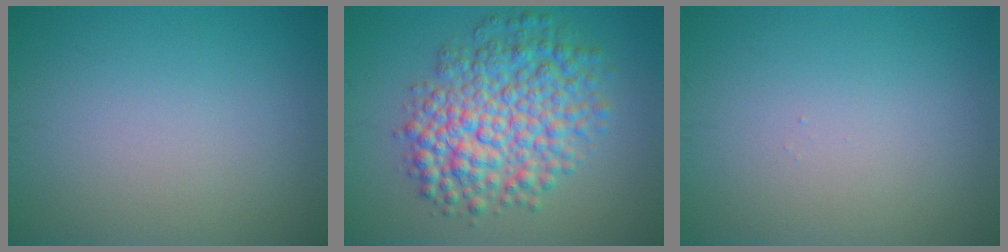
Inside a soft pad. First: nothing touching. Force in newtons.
{"total": 8.0, "press": 8.0, "slide": 0.1}
{"total": 0.0}